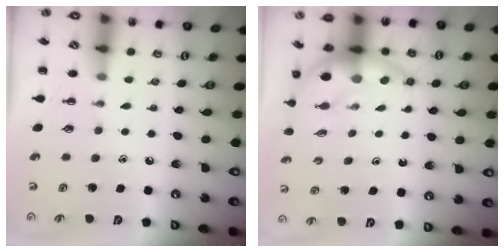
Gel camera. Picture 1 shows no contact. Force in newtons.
{"total": 6.6, "press": 6.4, "slide": 1.4}